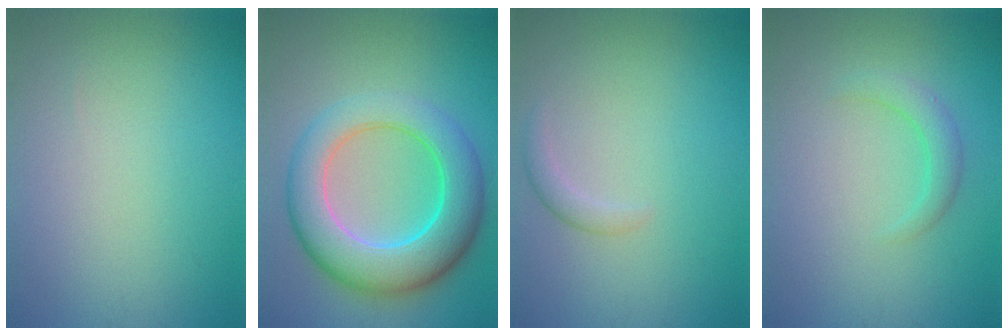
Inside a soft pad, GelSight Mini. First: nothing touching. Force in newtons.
{"total": 9.0, "press": 9.0, "slide": 0.4}
{"total": 1.2, "press": 1.2, "slide": 0.1}
{"total": 1.8, "press": 1.8, "slide": 0.2}